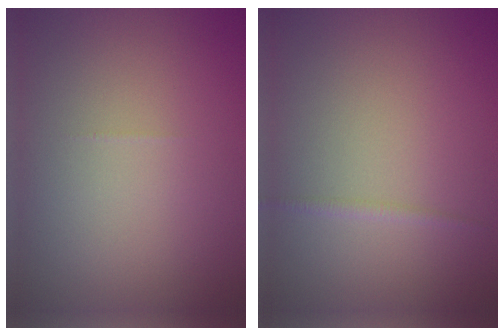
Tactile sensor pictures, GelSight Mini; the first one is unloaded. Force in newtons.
{"total": 0.7, "press": 0.7, "slide": 0.1}